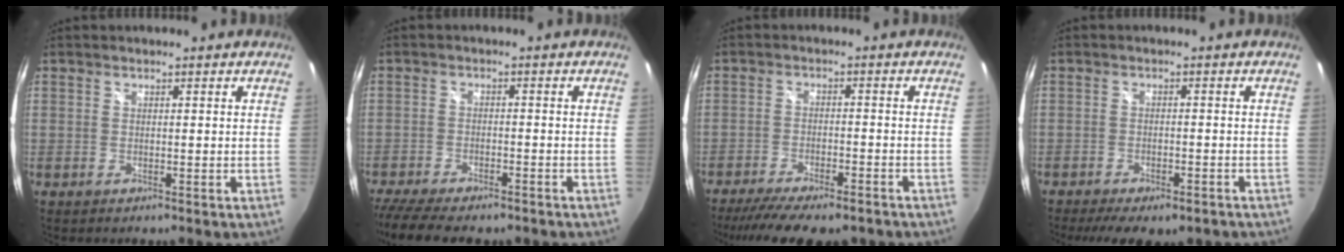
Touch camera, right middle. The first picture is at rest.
{"total": 12.8, "force": [-10.7, 3.3, 6.3], "torque": [-0.146, -0.039, -0.171]}
{"total": 15.1, "force": [-12.4, 3.8, 7.8], "torque": [-0.160, -0.044, -0.184]}
{"total": 10.9, "force": [-8.3, 3.8, 5.9], "torque": [-0.128, -0.034, -0.116]}